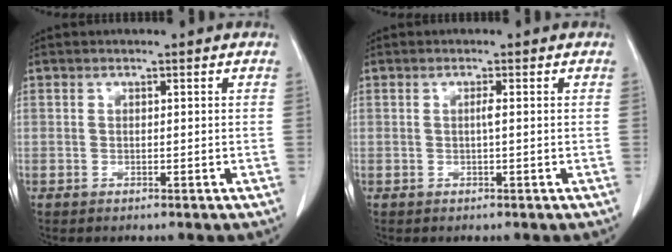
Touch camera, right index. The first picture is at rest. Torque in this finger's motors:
{"motor_torque": [0.18, -0.12, 0.08, 0.04]}